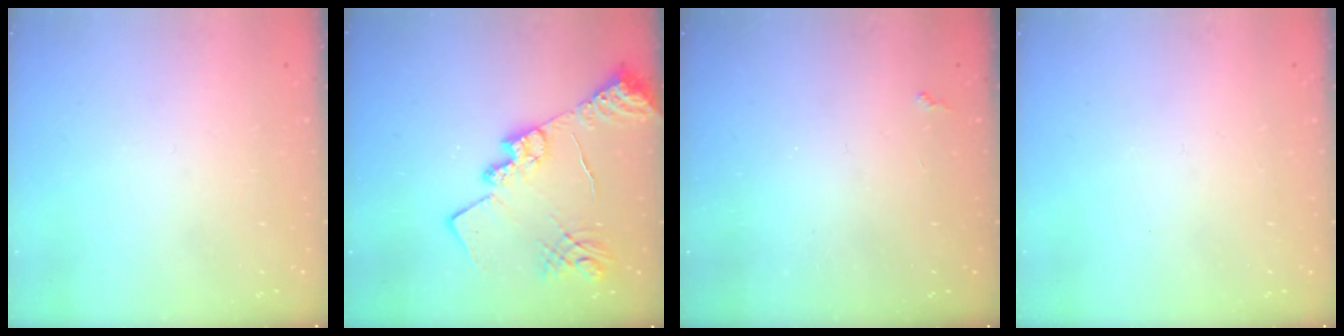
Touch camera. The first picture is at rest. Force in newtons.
{"total": 17.2, "press": 17.1, "slide": 1.7}
{"total": 2.3, "press": 2.2, "slide": 0.4}
{"total": 0.0}